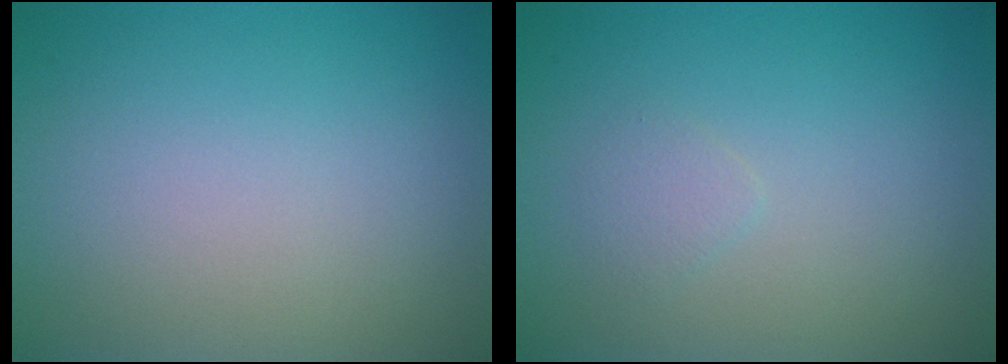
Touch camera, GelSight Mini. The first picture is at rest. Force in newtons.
{"total": 0.9, "press": 0.9, "slide": 0.0}